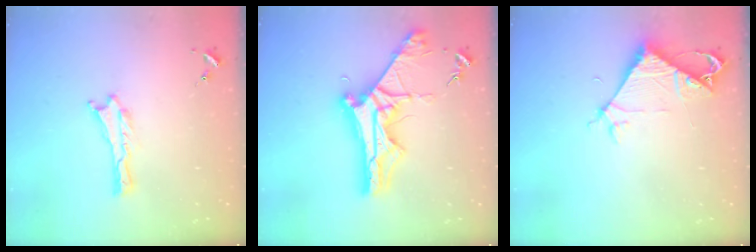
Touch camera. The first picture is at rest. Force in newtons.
{"total": 9.4, "press": 9.4, "slide": 1.0}
{"total": 6.1, "press": 6.0, "slide": 0.5}